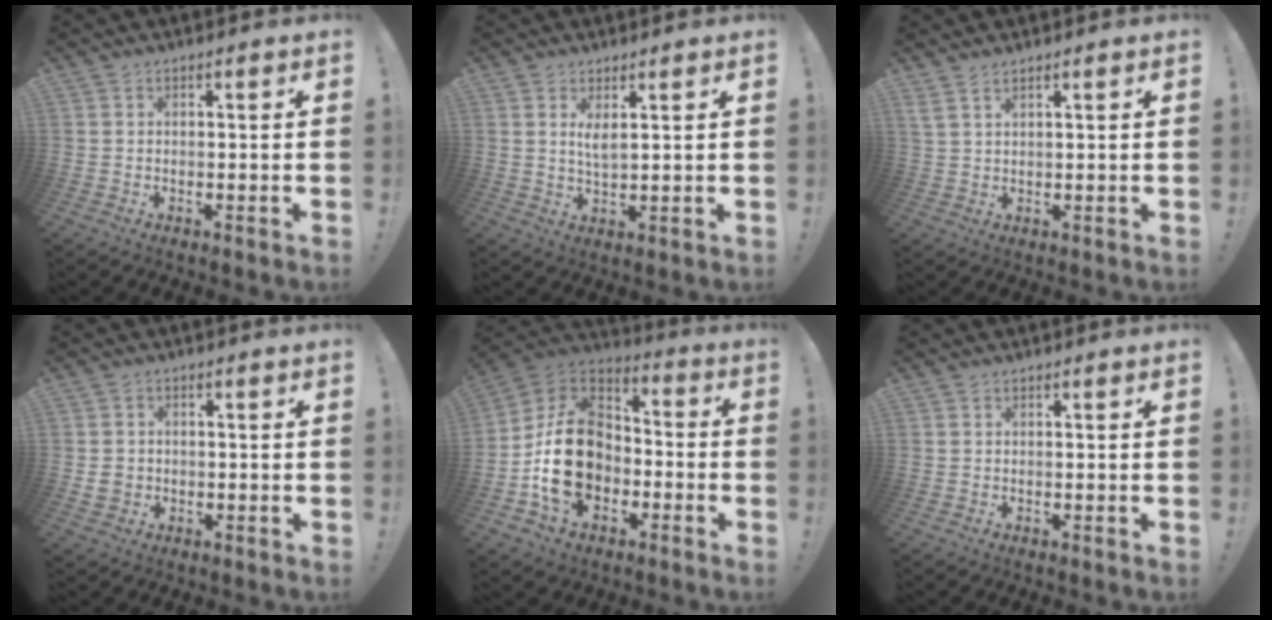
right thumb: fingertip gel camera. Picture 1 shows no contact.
{"total": 3.7, "force": [2.1, 0.9, 3.0], "torque": [-0.050, -0.013, 0.034]}
{"total": 2.8, "force": [2.3, 0.4, 1.6], "torque": [-0.038, -0.011, 0.044]}
{"total": 3.5, "force": [-0.1, 3.2, 1.3], "torque": [-0.016, 0.000, -0.003]}
{"total": 19.4, "force": [-4.1, 14.9, 11.8], "torque": [-0.196, 0.026, -0.057]}
{"total": 0.0}